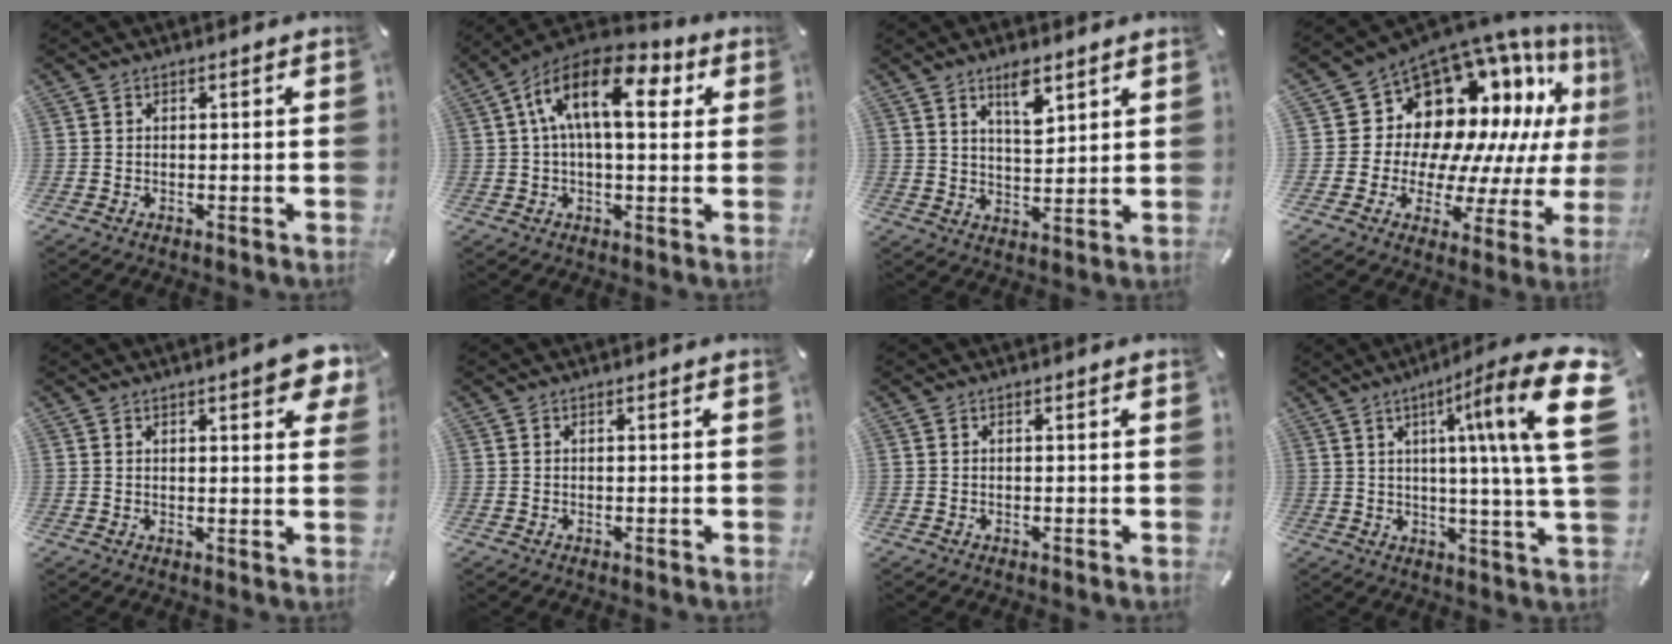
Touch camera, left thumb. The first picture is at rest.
{"total": 15.6, "force": [4.4, 7.7, 12.9], "torque": [-0.229, -0.007, 0.071]}
{"total": 6.8, "force": [4.6, 2.8, 4.2], "torque": [-0.053, -0.026, 0.074]}
{"total": 16.7, "force": [8.9, 12.0, 7.5], "torque": [-0.103, -0.104, 0.175]}
{"total": 6.0, "force": [3.2, 1.9, 4.7], "torque": [-0.061, -0.015, 0.052]}
{"total": 0.0}
{"total": 0.0}
{"total": 22.2, "force": [6.2, 2.1, 21.2], "torque": [-0.303, -0.044, 0.077]}